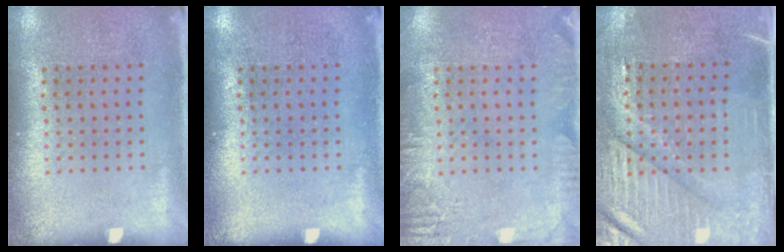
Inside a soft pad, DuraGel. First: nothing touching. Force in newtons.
{"total": 0.0}
{"total": 2.3, "press": 2.3, "slide": 0.2}
{"total": 3.4, "press": 3.1, "slide": 1.4}